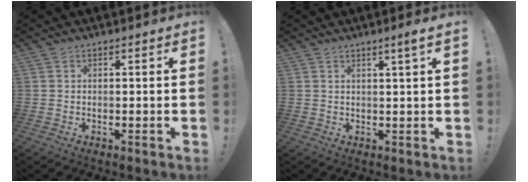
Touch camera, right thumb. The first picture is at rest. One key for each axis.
{"total": 2.8, "fx": 1.4, "fy": -0.6, "fz": 2.4, "tx": -0.037, "ty": -0.006, "tz": 0.019}